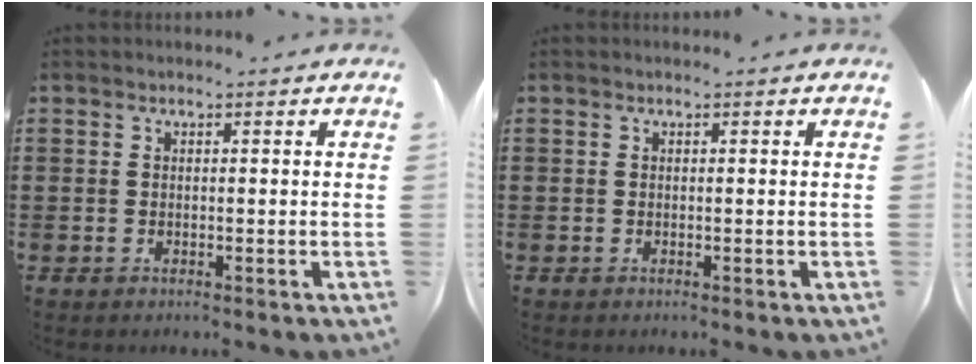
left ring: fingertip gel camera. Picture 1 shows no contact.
{"total": 0.0}